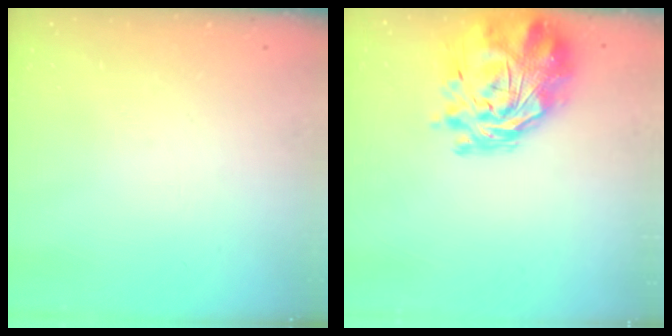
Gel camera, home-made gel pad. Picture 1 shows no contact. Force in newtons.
{"total": 4.5, "press": 4.0, "slide": 2.1}